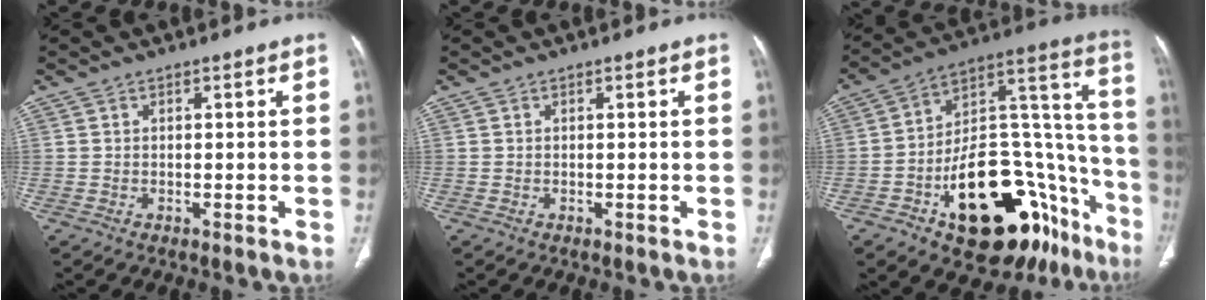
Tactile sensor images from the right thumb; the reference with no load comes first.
{"total": 0.0}
{"total": 32.3, "force": [-15.5, 16.3, 23.1], "torque": [-0.240, 0.112, -0.219]}